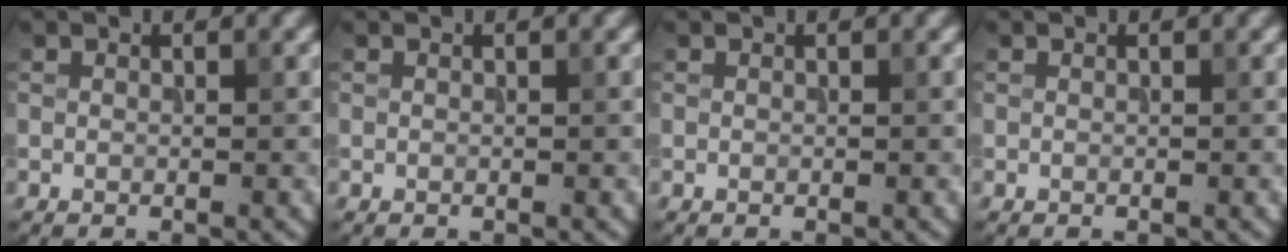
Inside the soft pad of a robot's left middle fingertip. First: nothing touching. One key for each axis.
{"total": 0.0}
{"total": 0.0}
{"total": 0.0}